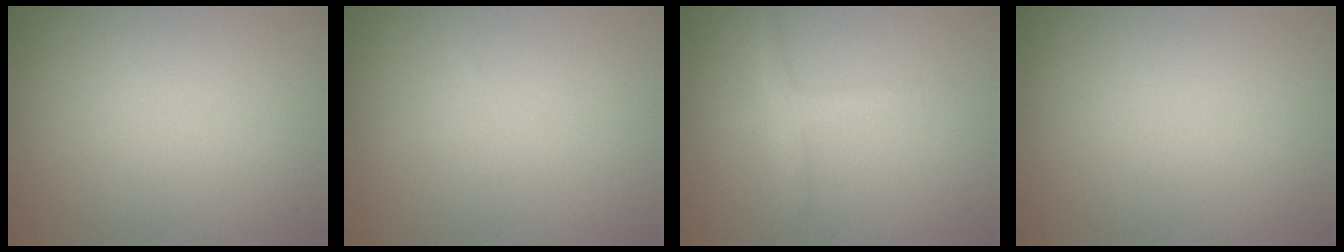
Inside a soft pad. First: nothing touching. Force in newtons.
{"total": 0.0}
{"total": 2.0, "press": 2.0, "slide": 0.1}
{"total": 0.0}